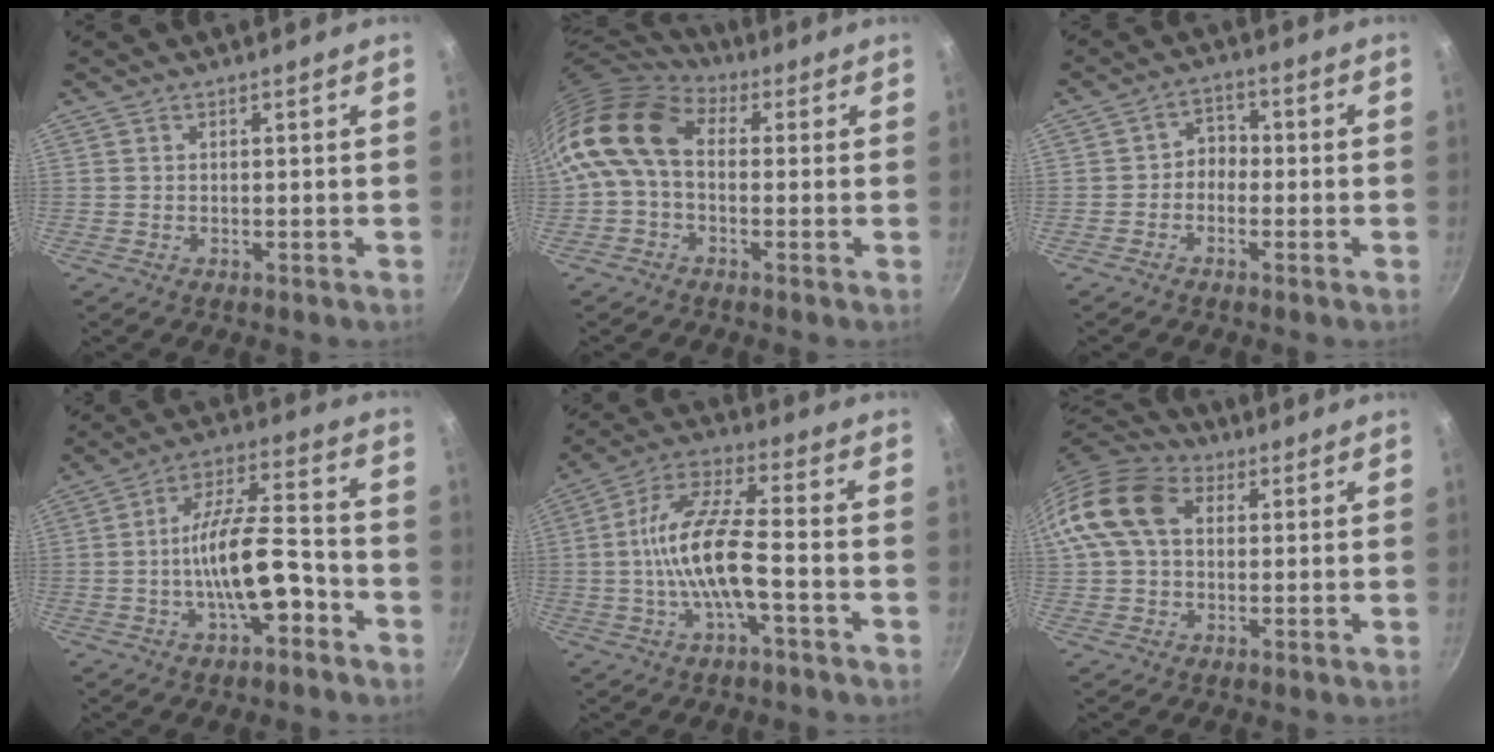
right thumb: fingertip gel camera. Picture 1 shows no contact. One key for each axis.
{"total": 12.6, "fx": 0.8, "fy": 8.6, "fz": 9.1, "tx": -0.164, "ty": 0.024, "tz": -0.006}
{"total": 3.7, "fx": -1.1, "fy": 3.0, "fz": 1.8, "tx": -0.008, "ty": 0.021, "tz": -0.029}
{"total": 13.4, "fx": -4.9, "fy": 5.0, "fz": 11.5, "tx": -0.177, "ty": 0.052, "tz": -0.086}
{"total": 13.4, "fx": -3.1, "fy": 4.2, "fz": 12.3, "tx": -0.241, "ty": 0.038, "tz": -0.070}
{"total": 13.5, "fx": 2.7, "fy": 9.5, "fz": 9.2, "tx": -0.160, "ty": 0.024, "tz": 0.031}